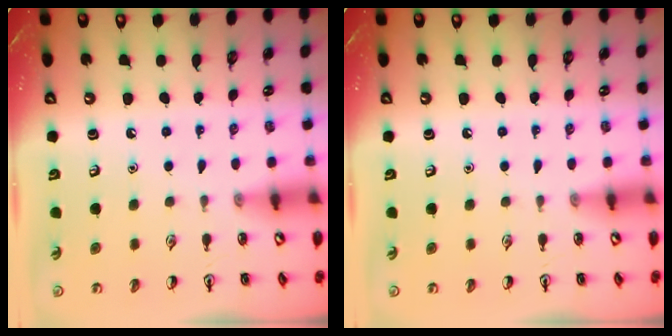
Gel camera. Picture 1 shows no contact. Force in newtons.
{"total": 0.0}